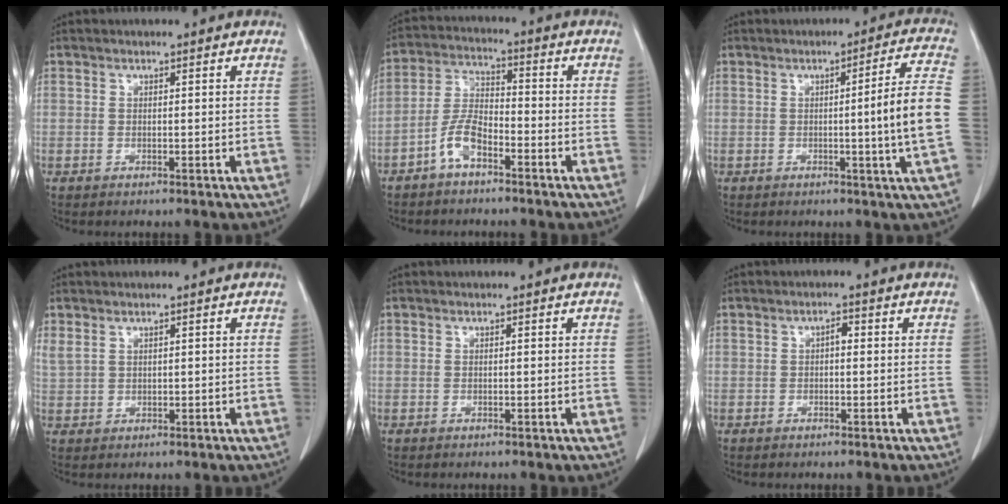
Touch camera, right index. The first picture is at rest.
{"total": 6.2, "force": [-3.8, 2.4, 4.3], "torque": [-0.101, 0.014, -0.075]}
{"total": 8.7, "force": [-1.2, -1.7, 8.5], "torque": [-0.116, -0.004, -0.018]}
{"total": 2.1, "force": [1.3, 1.3, 1.1], "torque": [-0.034, 0.016, 0.040]}
{"total": 0.0}
{"total": 1.3, "force": [0.0, 0.6, 1.1], "torque": [-0.017, 0.004, -0.001]}